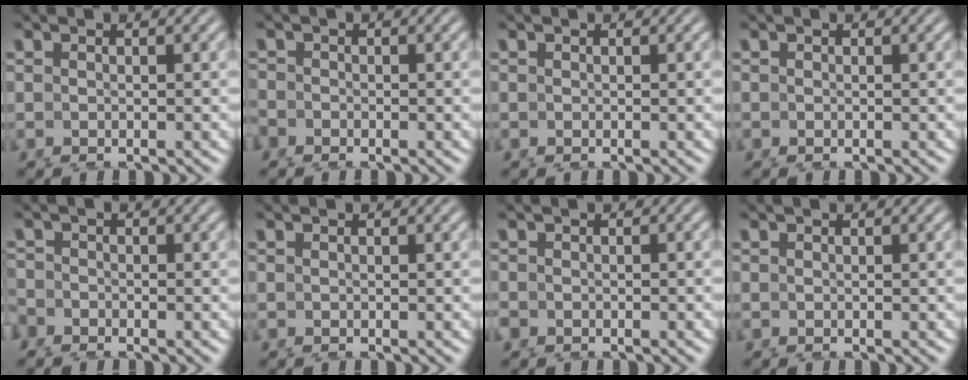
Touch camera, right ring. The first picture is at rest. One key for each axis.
{"total": 1.4, "fx": -1.2, "fy": 0.8, "fz": 0.1, "tx": -0.008, "ty": -0.011, "tz": -0.019}
{"total": 0.0}
{"total": 0.0}
{"total": 1.7, "fx": -1.5, "fy": 0.7, "fz": 0.0, "tx": -0.005, "ty": -0.015, "tz": -0.023}
{"total": 0.0}
{"total": 1.4, "fx": -1.1, "fy": 0.8, "fz": 0.4, "tx": -0.018, "ty": -0.012, "tz": -0.014}
{"total": 0.0}